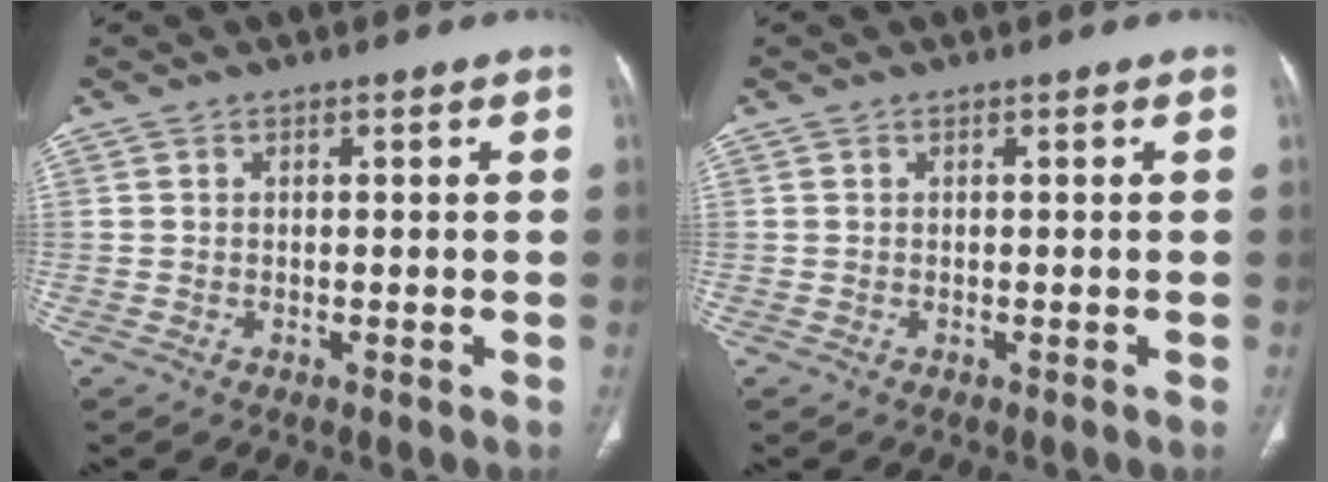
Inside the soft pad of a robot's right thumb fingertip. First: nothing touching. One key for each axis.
{"total": 0.0}